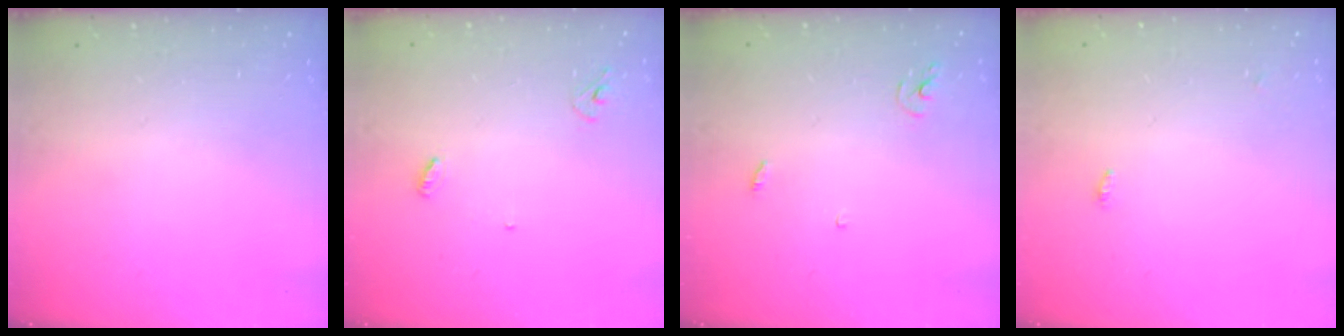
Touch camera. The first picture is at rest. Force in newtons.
{"total": 3.7, "press": 3.6, "slide": 0.3}
{"total": 3.3, "press": 3.2, "slide": 0.3}
{"total": 6.3, "press": 2.7, "slide": 5.7}